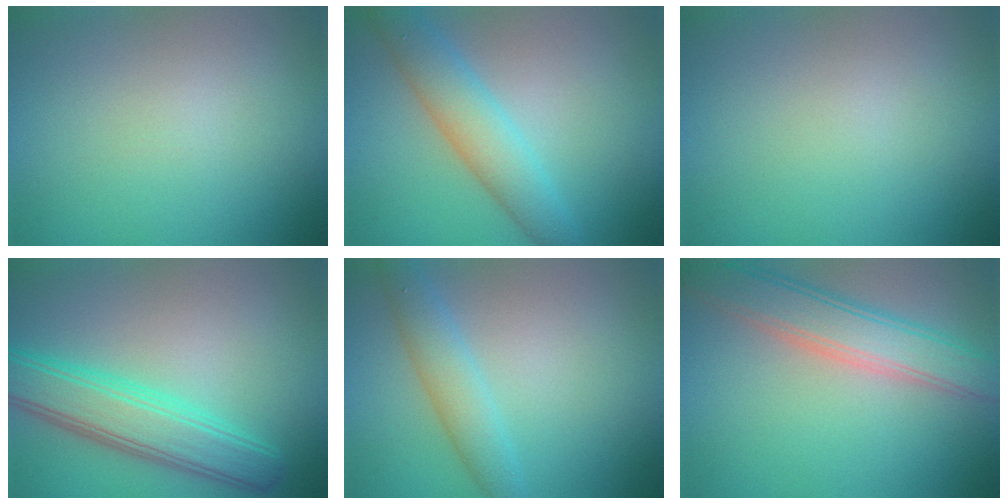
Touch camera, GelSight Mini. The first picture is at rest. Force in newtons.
{"total": 4.6, "press": 4.6, "slide": 0.1}
{"total": 0.0}
{"total": 5.8, "press": 5.8, "slide": 0.3}
{"total": 3.2, "press": 3.2, "slide": 0.1}
{"total": 5.2, "press": 5.2, "slide": 0.2}